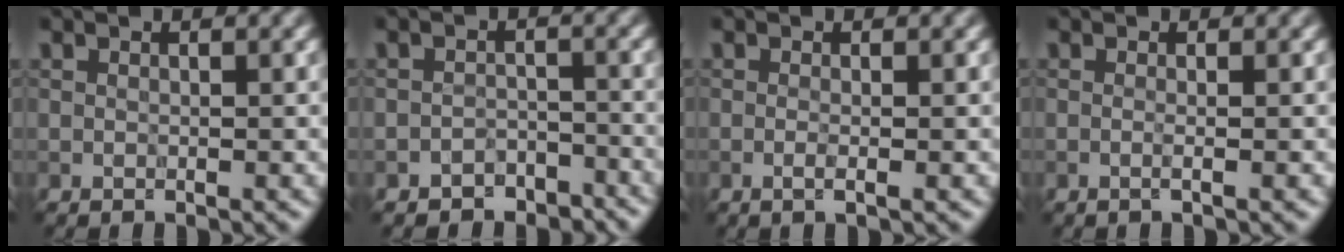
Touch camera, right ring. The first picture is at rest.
{"total": 2.8, "force": [-2.4, 1.4, 0.2], "torque": [0.009, 0.005, -0.043]}
{"total": 1.3, "force": [-0.1, 0.5, 1.2], "torque": [-0.008, -0.005, -0.014]}
{"total": 1.9, "force": [0.3, 1.0, 1.6], "torque": [0.002, -0.001, -0.019]}